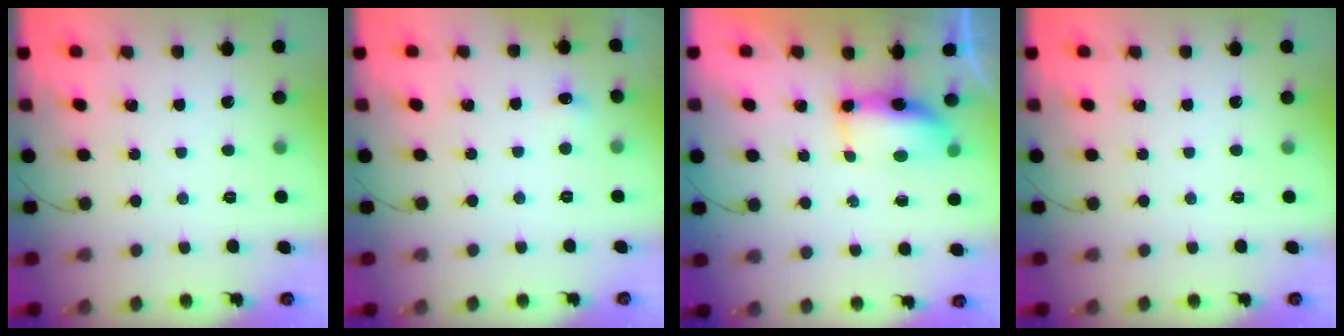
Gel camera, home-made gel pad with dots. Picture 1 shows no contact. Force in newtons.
{"total": 3.9, "press": 3.7, "slide": 1.1}
{"total": 13.1, "press": 8.8, "slide": 9.7}
{"total": 0.0}